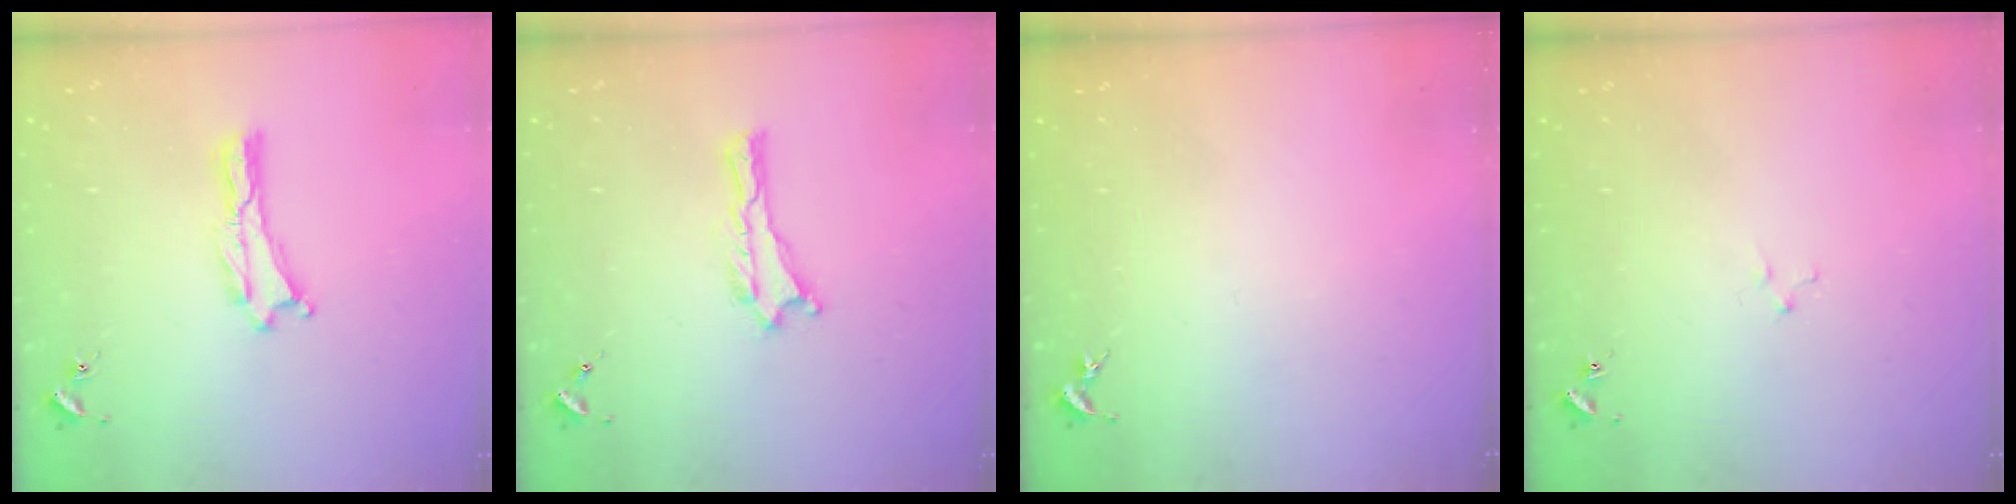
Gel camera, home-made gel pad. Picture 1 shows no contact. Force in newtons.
{"total": 0.0}
{"total": 0.0}
{"total": 1.5, "press": 1.5, "slide": 0.2}